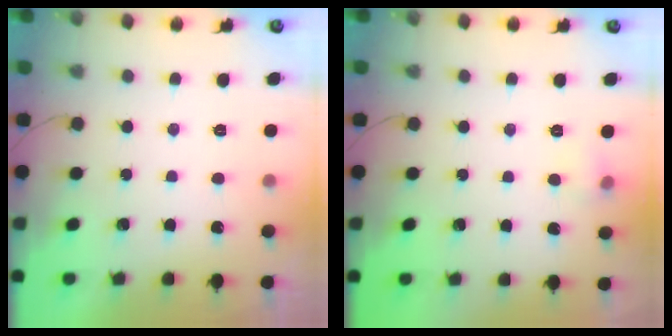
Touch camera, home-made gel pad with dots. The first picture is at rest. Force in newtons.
{"total": 4.0, "press": 3.7, "slide": 1.5}